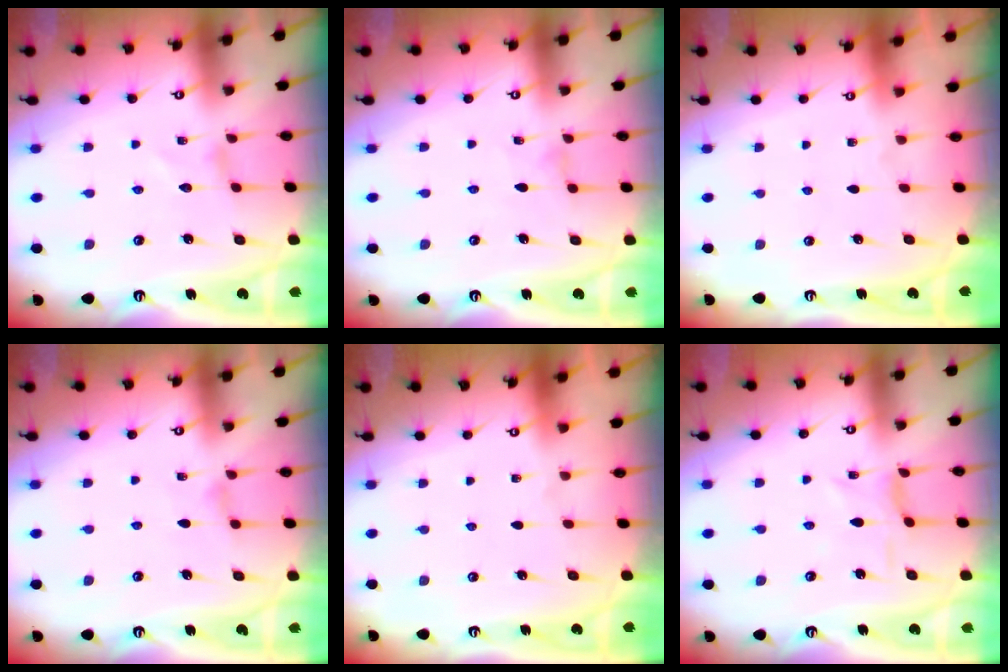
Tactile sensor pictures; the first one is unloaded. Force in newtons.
{"total": 0.0}
{"total": 0.0}
{"total": 1.4, "press": 1.3, "slide": 0.4}
{"total": 0.0}
{"total": 2.1, "press": 2.1, "slide": 0.5}